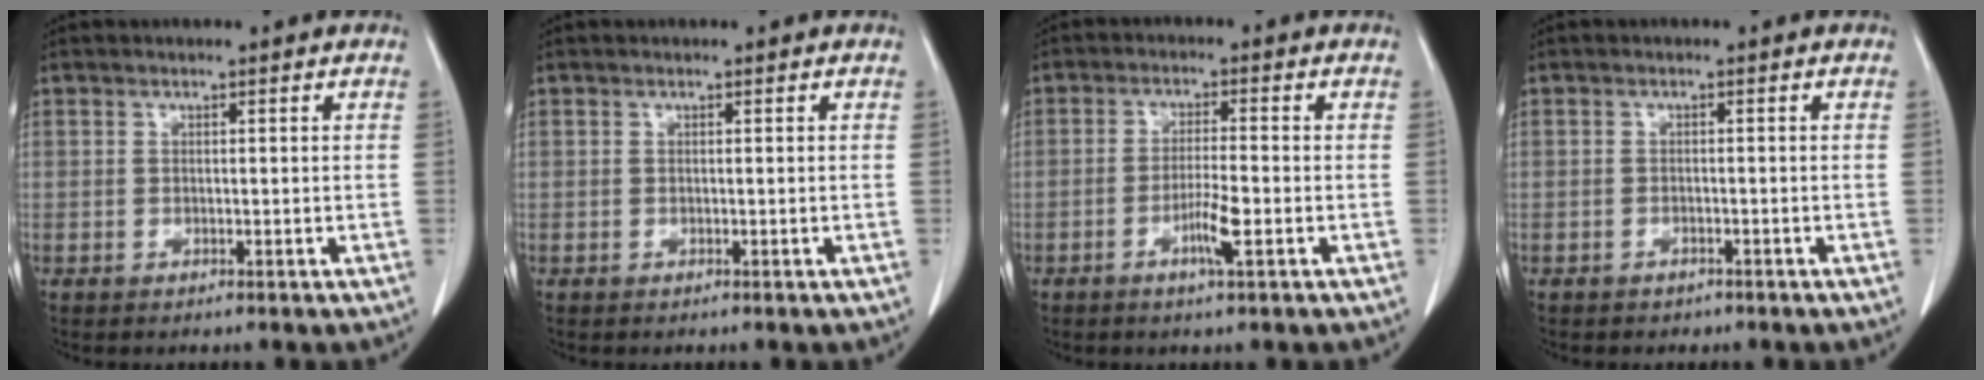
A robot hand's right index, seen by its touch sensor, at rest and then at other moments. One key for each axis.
{"total": 0.0}
{"total": 4.5, "fx": -1.8, "fy": 0.0, "fz": 4.1, "tx": -0.079, "ty": -0.007, "tz": -0.034}
{"total": 1.5, "fx": -1.2, "fy": 0.9, "fz": 0.2, "tx": -0.010, "ty": 0.002, "tz": -0.016}